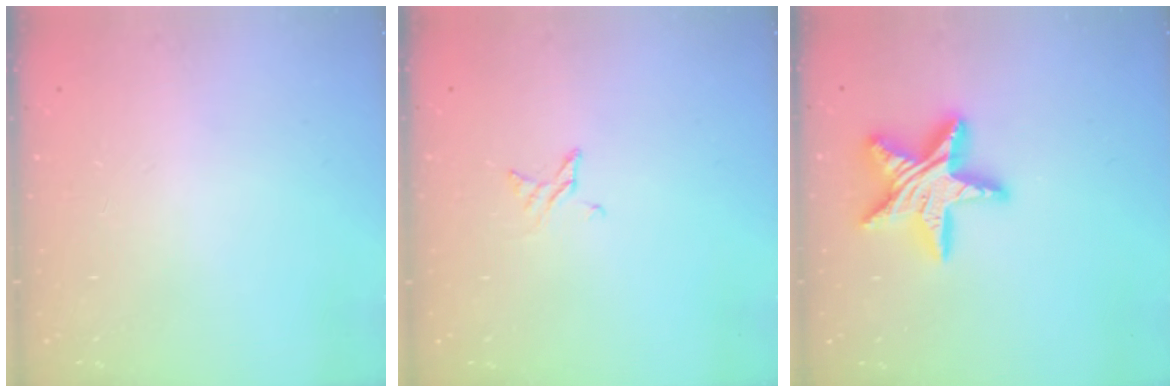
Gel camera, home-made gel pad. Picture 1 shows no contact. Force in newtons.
{"total": 3.0, "press": 3.0, "slide": 0.3}
{"total": 18.2, "press": 18.1, "slide": 1.9}